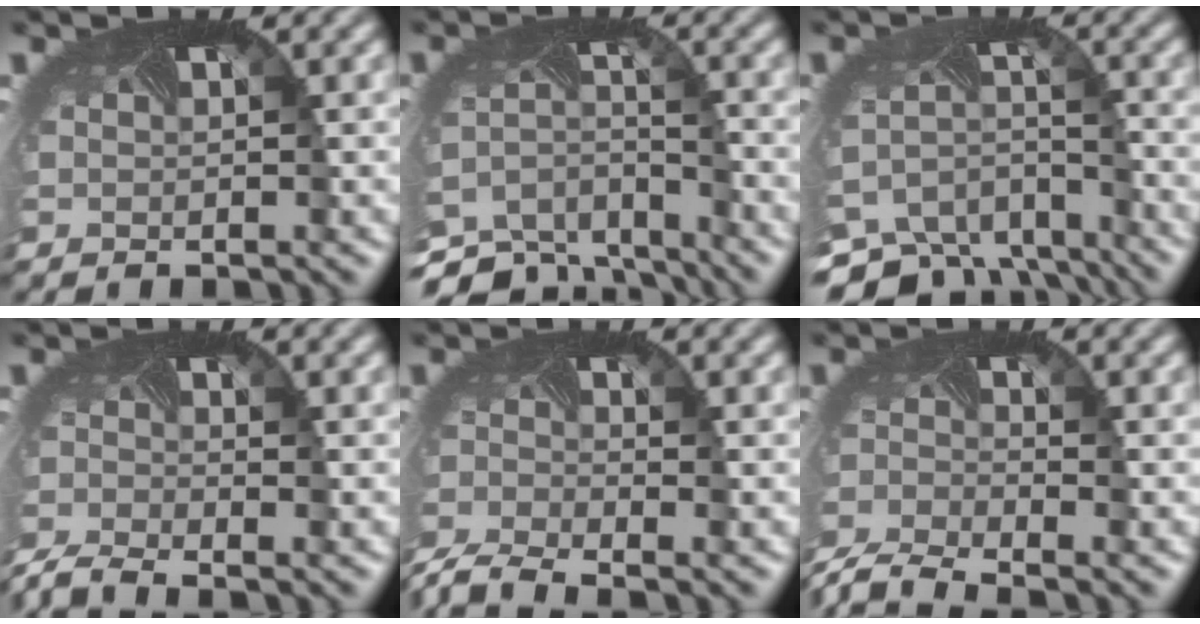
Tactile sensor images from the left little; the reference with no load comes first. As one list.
[{"total": 6.4, "force": [-5.8, 2.3, 1.4], "torque": [-0.047, -0.030, -0.096]}, {"total": 9.0, "force": [-7.9, 3.6, 2.3], "torque": [-0.049, -0.018, -0.122]}, {"total": 3.7, "force": [-3.5, 0.4, 1.3], "torque": [-0.037, -0.023, -0.076]}, {"total": 5.0, "force": [-4.5, 0.9, 2.0], "torque": [-0.057, -0.032, -0.091]}, {"total": 5.9, "force": [-5.4, 1.1, 2.2], "torque": [-0.064, -0.037, -0.104]}]